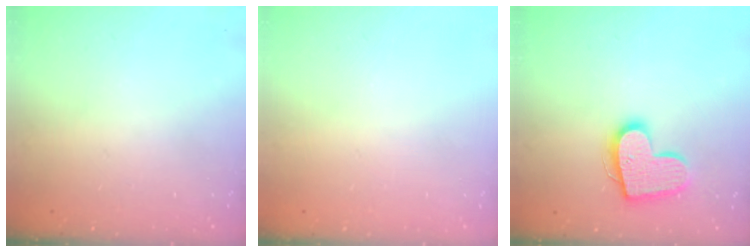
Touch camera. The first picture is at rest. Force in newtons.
{"total": 0.0}
{"total": 14.8, "press": 14.8, "slide": 1.0}